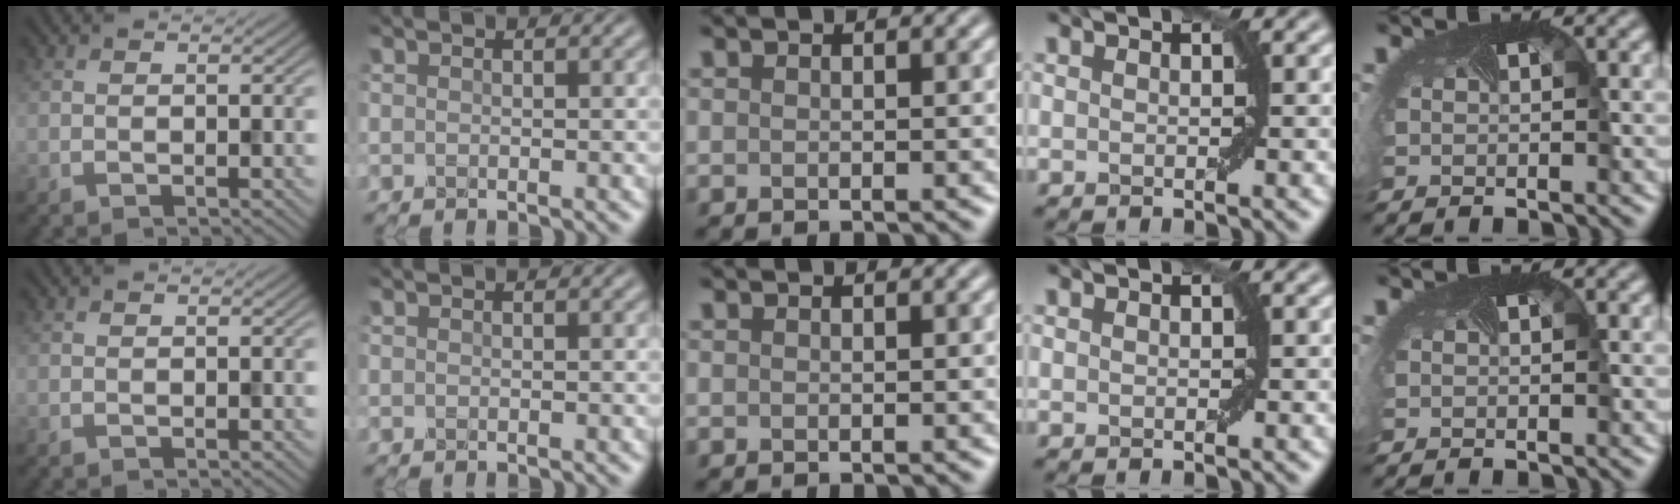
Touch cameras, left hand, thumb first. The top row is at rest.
{}